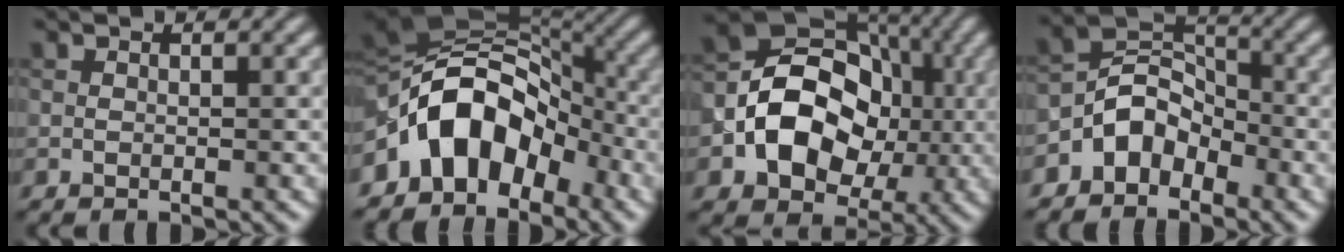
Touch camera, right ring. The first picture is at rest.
{"total": 9.6, "force": [-3.7, 6.4, 6.0], "torque": [-0.079, 0.023, -0.085]}
{"total": 11.2, "force": [-1.6, 8.8, 6.8], "torque": [-0.091, 0.005, -0.054]}
{"total": 4.3, "force": [-2.7, 2.9, 1.7], "torque": [-0.021, 0.012, -0.060]}